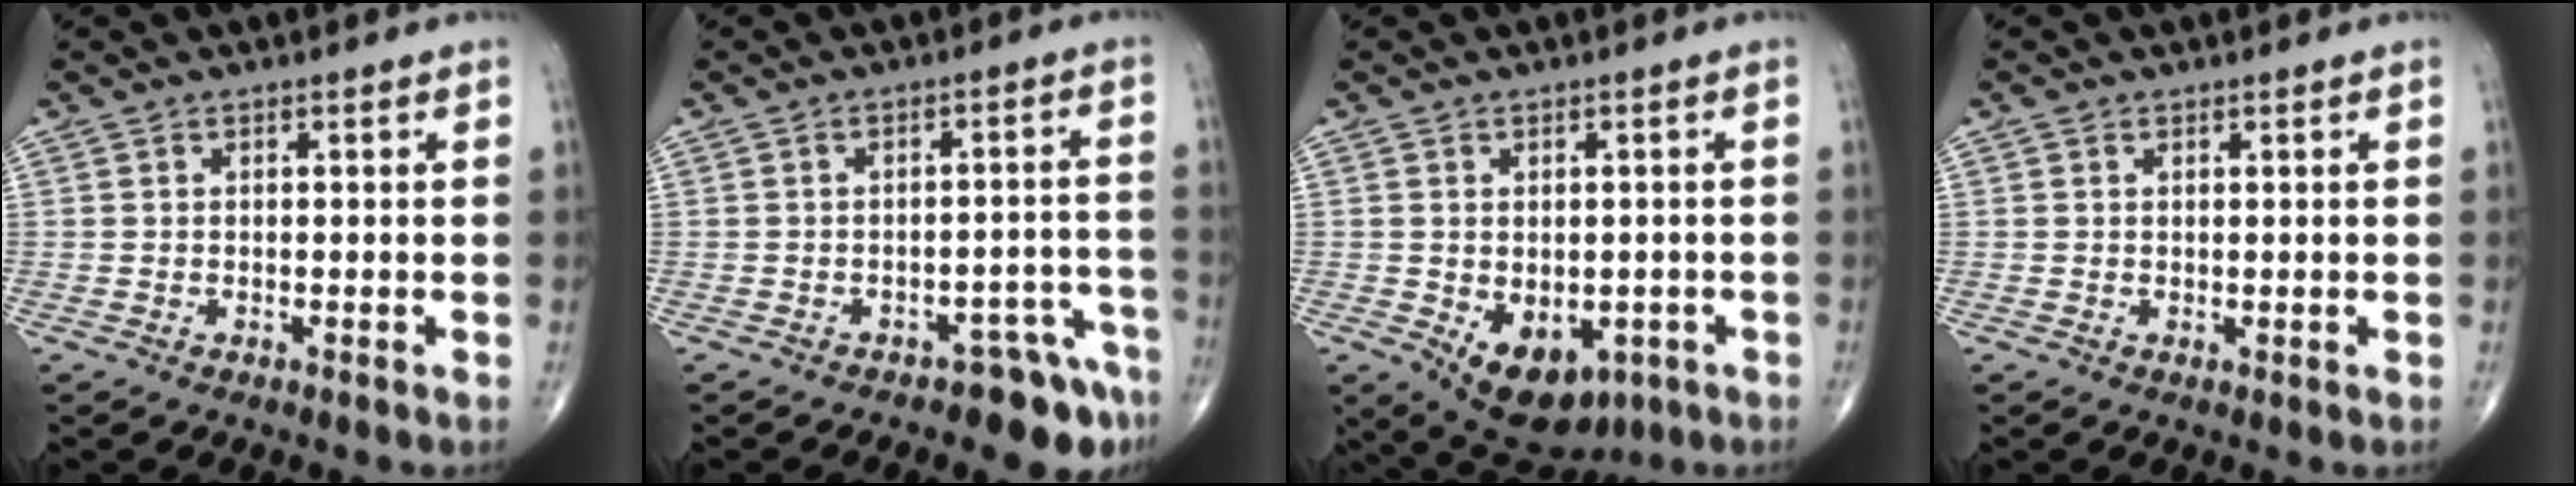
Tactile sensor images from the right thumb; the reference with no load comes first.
{"total": 7.7, "force": [-5.8, 3.0, 4.1], "torque": [-0.027, 0.055, -0.075]}
{"total": 11.1, "force": [-3.9, 7.1, 7.6], "torque": [-0.088, -0.002, -0.038]}
{"total": 0.6, "force": [0.4, 0.5, 0.2], "torque": [0.000, -0.003, 0.004]}